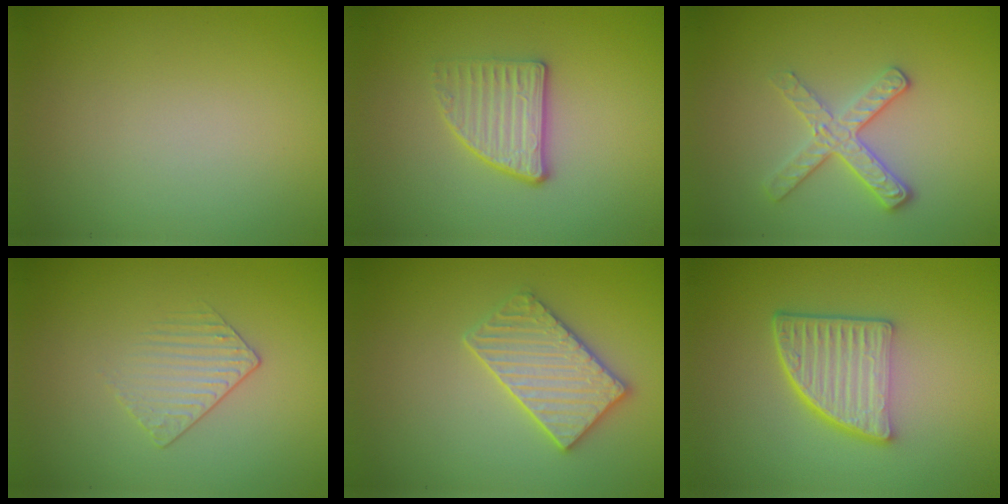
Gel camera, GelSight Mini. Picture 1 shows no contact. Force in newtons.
{"total": 2.9, "press": 2.5, "slide": 1.4}
{"total": 2.8, "press": 2.6, "slide": 1.0}
{"total": 1.4, "press": 0.9, "slide": 1.1}
{"total": 3.4, "press": 3.4, "slide": 0.3}
{"total": 5.6, "press": 3.8, "slide": 4.1}